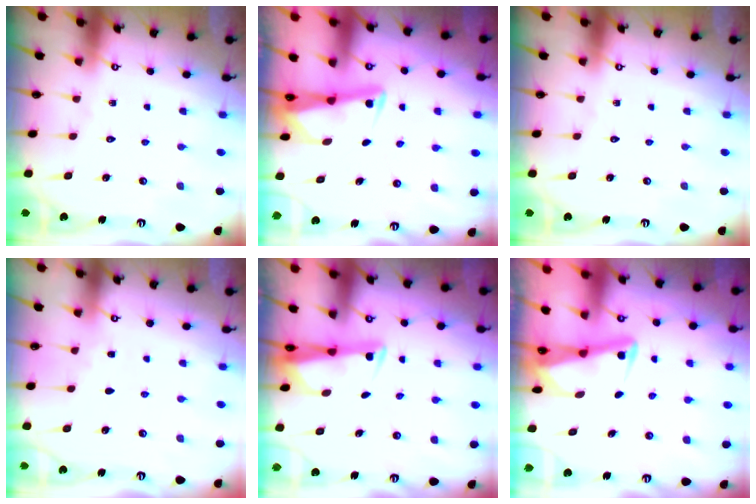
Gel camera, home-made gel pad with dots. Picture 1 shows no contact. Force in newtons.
{"total": 2.9, "press": 2.9, "slide": 0.1}
{"total": 0.0}
{"total": 2.3, "press": 2.2, "slide": 0.3}
{"total": 2.9, "press": 2.8, "slide": 0.7}
{"total": 3.0, "press": 3.0, "slide": 0.4}